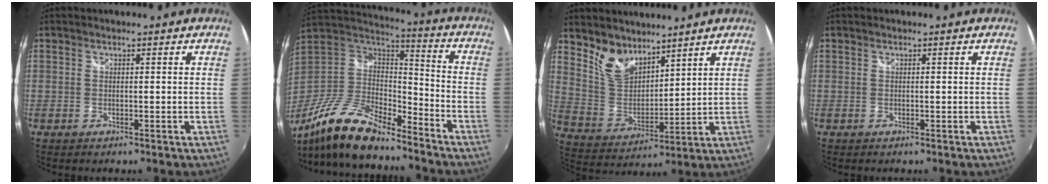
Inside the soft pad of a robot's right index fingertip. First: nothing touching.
{"total": 19.5, "force": [-14.7, 6.6, 11.0], "torque": [-0.238, -0.027, -0.272]}
{"total": 9.4, "force": [7.2, 4.7, 3.8], "torque": [-0.074, 0.002, 0.151]}
{"total": 0.0}